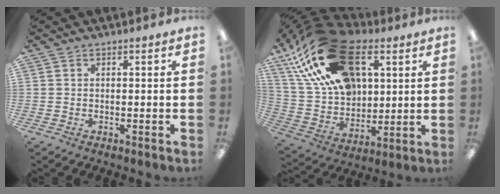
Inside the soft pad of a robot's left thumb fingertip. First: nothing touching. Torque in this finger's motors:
{"motor_torque": [1.18, 1.19, 1.44, -1.33, 0.71]}